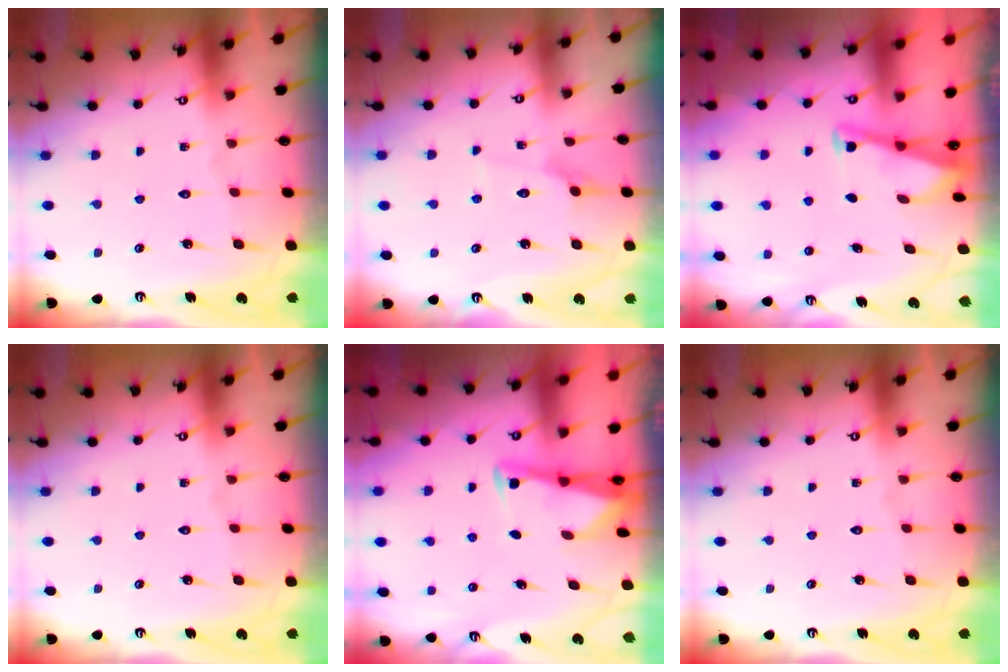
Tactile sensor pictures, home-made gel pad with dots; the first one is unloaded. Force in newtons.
{"total": 3.3, "press": 3.3, "slide": 0.3}
{"total": 3.0, "press": 2.9, "slide": 0.4}
{"total": 0.0}
{"total": 2.8, "press": 2.8, "slide": 0.2}
{"total": 0.0}